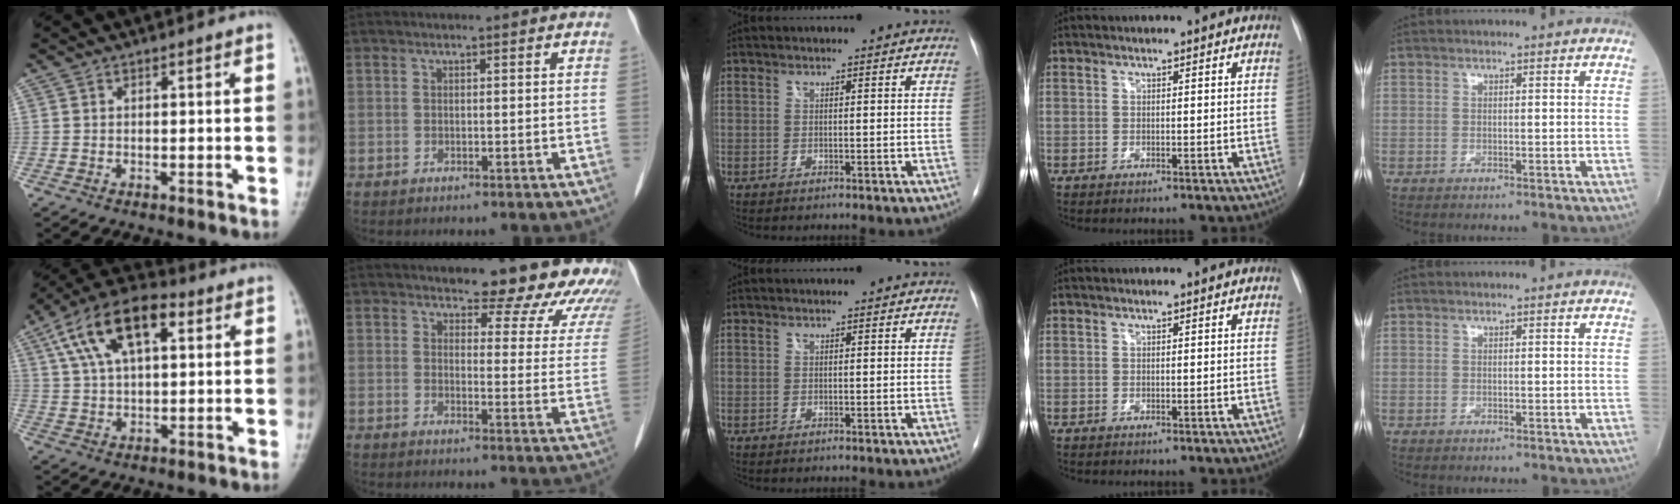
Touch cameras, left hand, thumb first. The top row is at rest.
{"thumb": {"total": 15.3, "force": [5.8, 7.5, 11.9], "torque": [-0.206, 0.018, 0.095]}, "index": {"total": 16.5, "force": [15.4, 3.9, 4.3], "torque": [-0.011, -0.075, 0.143]}}